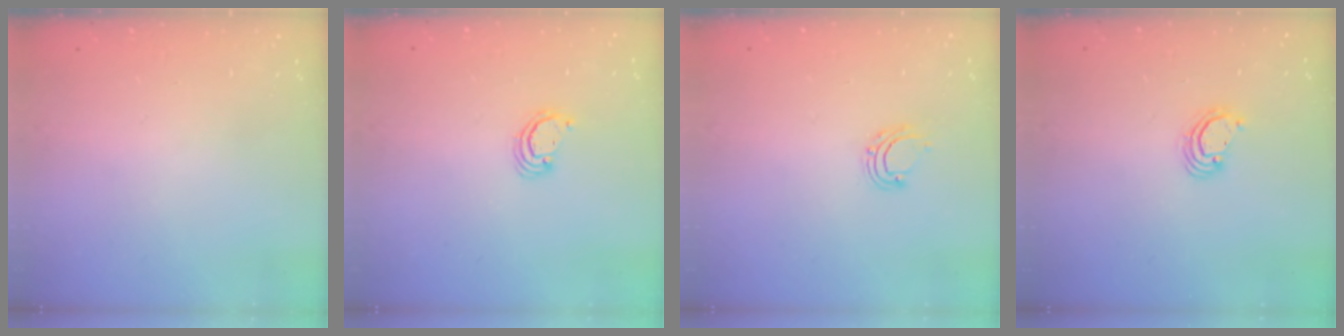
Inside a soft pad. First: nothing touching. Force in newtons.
{"total": 2.3, "press": 2.3, "slide": 0.2}
{"total": 6.2, "press": 6.1, "slide": 0.5}
{"total": 3.6, "press": 3.6, "slide": 0.4}